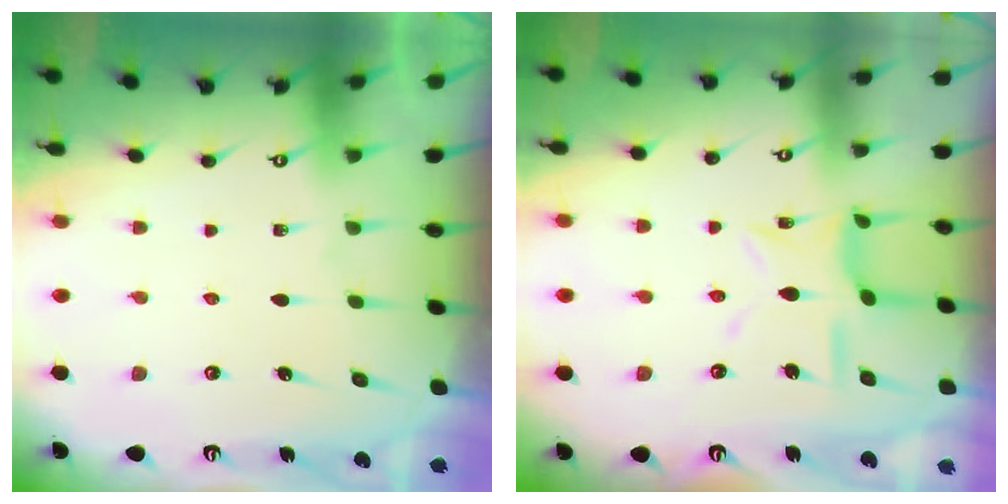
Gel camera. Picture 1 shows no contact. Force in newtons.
{"total": 10.6, "press": 10.5, "slide": 0.9}